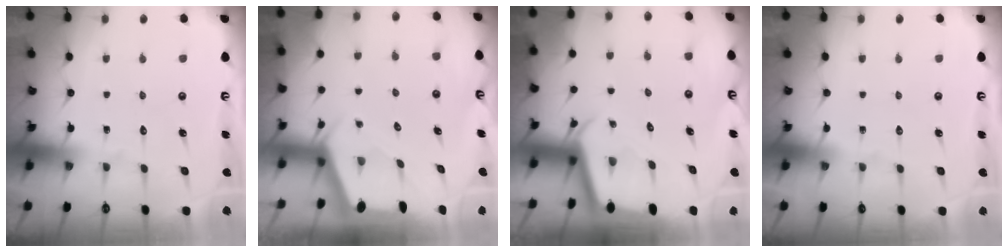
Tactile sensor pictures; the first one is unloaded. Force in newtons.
{"total": 1.9, "press": 1.9, "slide": 0.3}
{"total": 2.1, "press": 2.1, "slide": 0.2}
{"total": 0.0}